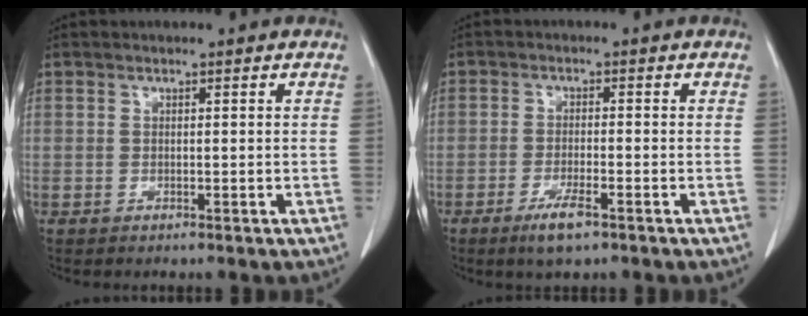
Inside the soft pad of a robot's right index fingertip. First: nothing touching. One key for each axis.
{"total": 4.4, "fx": -2.8, "fy": 0.6, "fz": 3.3, "tx": -0.068, "ty": -0.007, "tz": -0.047}